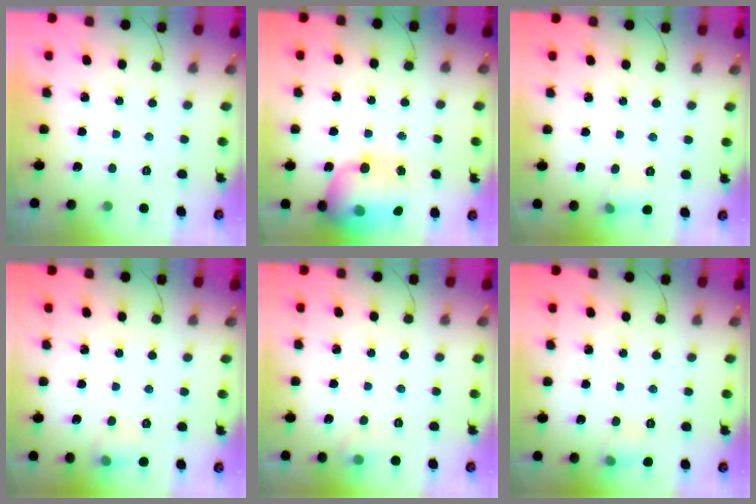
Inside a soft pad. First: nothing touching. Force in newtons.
{"total": 18.4, "press": 18.1, "slide": 3.4}
{"total": 6.6, "press": 6.4, "slide": 1.6}
{"total": 5.9, "press": 5.7, "slide": 1.4}
{"total": 5.4, "press": 5.3, "slide": 1.1}
{"total": 6.4, "press": 6.1, "slide": 1.9}